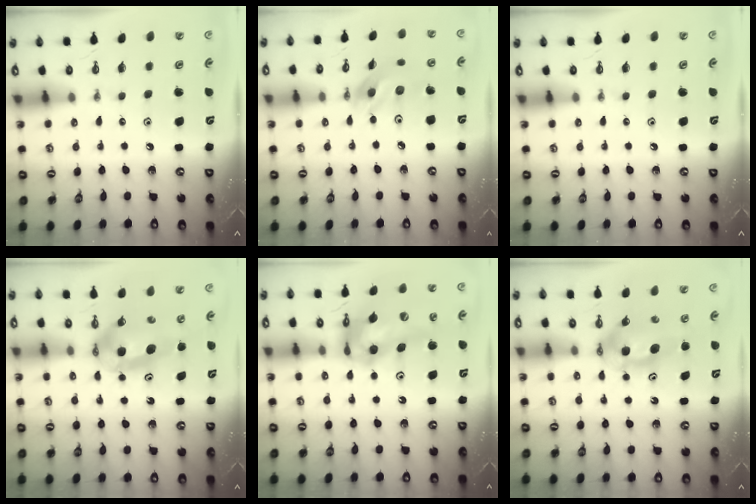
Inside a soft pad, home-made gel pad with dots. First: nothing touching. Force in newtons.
{"total": 11.5, "press": 11.5, "slide": 0.8}
{"total": 0.0}
{"total": 7.4, "press": 5.2, "slide": 5.2}
{"total": 14.7, "press": 13.8, "slide": 5.0}
{"total": 5.8, "press": 5.6, "slide": 1.5}